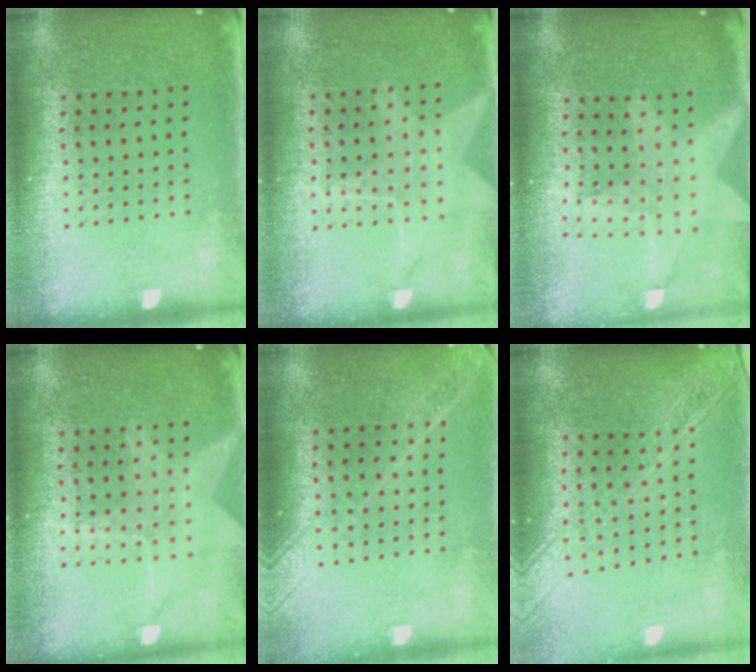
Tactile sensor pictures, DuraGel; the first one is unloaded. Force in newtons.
{"total": 1.1, "press": 1.1, "slide": 0.3}
{"total": 2.2, "press": 1.8, "slide": 1.2}
{"total": 1.5, "press": 1.4, "slide": 0.3}
{"total": 1.7, "press": 1.4, "slide": 0.9}
{"total": 2.3, "press": 1.9, "slide": 1.2}